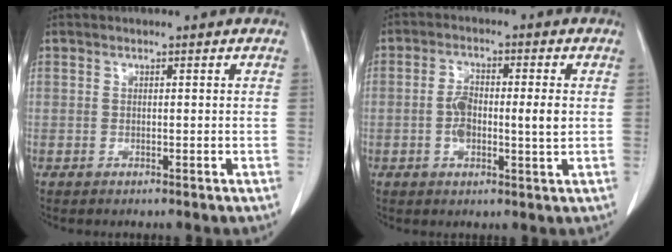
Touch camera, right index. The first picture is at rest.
{"total": 6.6, "force": [-0.2, 2.0, 6.3], "torque": [-0.119, 0.008, -0.005]}